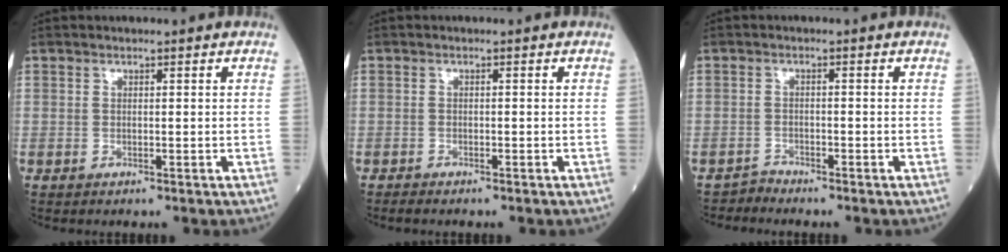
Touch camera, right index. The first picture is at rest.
{"total": 1.4, "force": [-1.3, 0.2, 0.5], "torque": [-0.015, -0.004, -0.021]}
{"total": 1.6, "force": [-1.4, -0.1, -0.8], "torque": [0.025, -0.008, -0.028]}